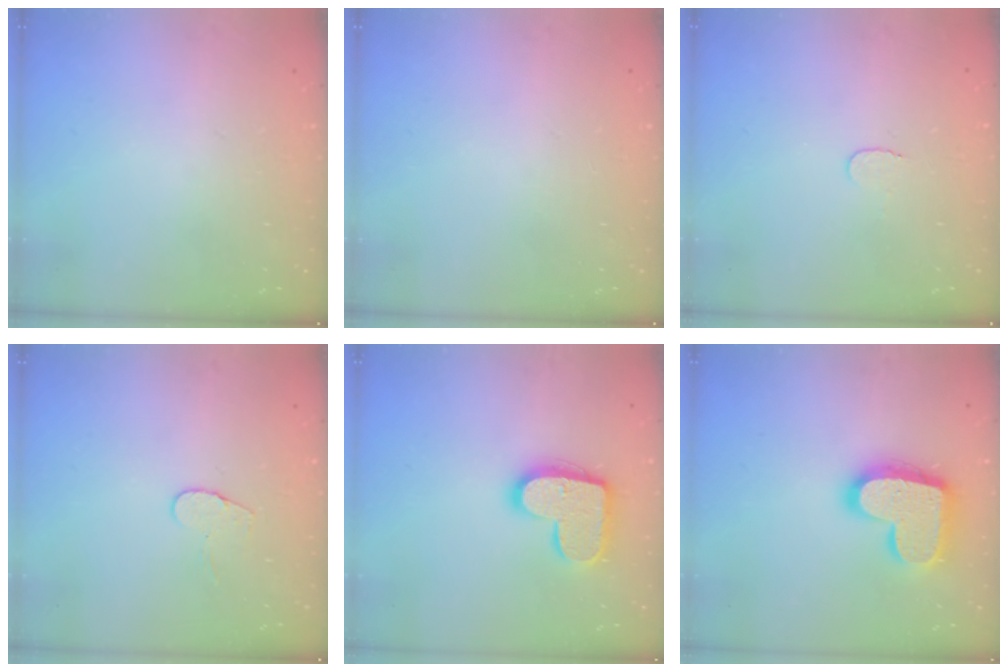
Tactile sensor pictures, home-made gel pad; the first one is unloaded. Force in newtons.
{"total": 0.0}
{"total": 3.5, "press": 3.5, "slide": 0.4}
{"total": 5.6, "press": 5.6, "slide": 0.4}
{"total": 15.5, "press": 15.5, "slide": 0.8}
{"total": 18.3, "press": 18.2, "slide": 1.1}